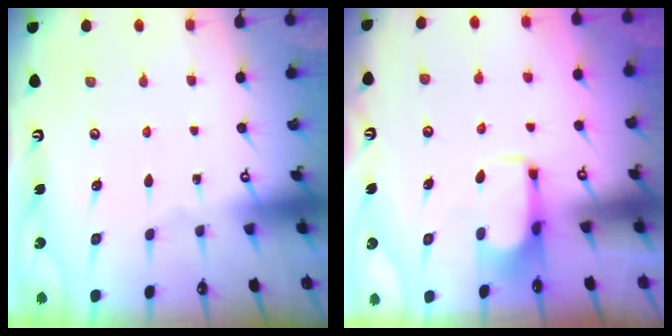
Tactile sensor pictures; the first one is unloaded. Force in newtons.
{"total": 1.9, "press": 1.8, "slide": 0.4}